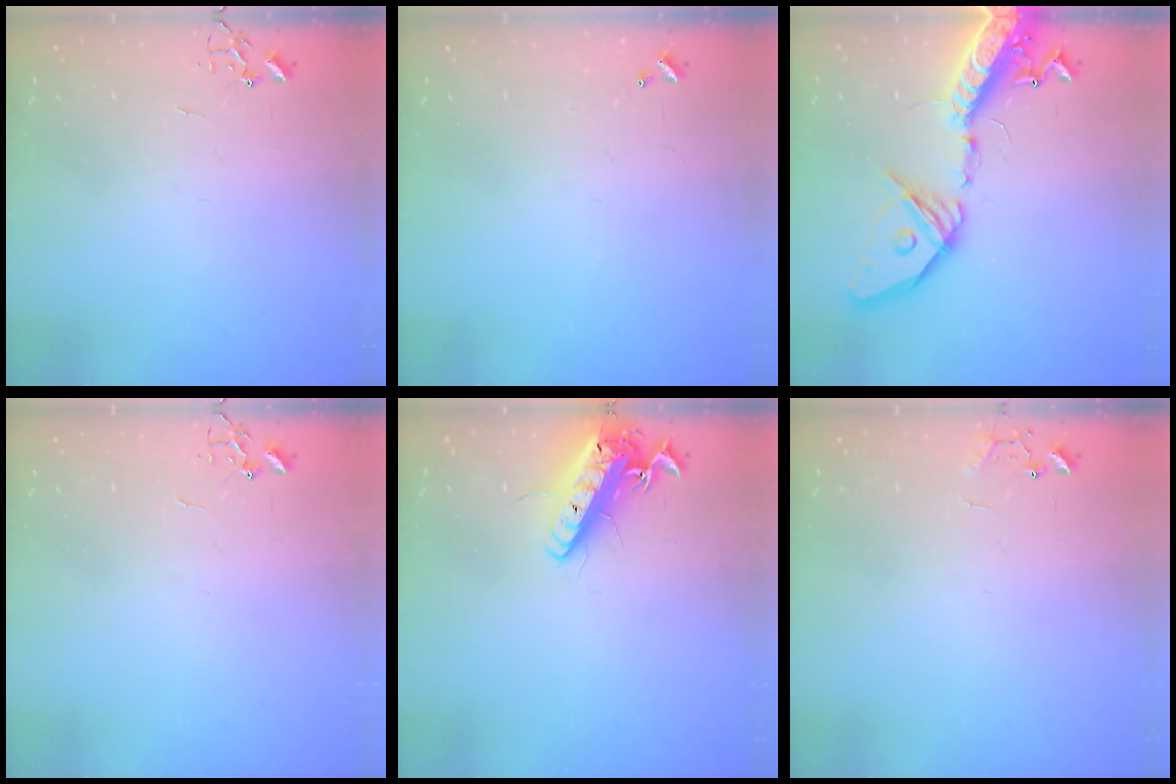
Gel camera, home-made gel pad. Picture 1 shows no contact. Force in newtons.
{"total": 0.0}
{"total": 25.2, "press": 24.7, "slide": 4.9}
{"total": 0.0}
{"total": 15.0, "press": 14.7, "slide": 3.1}
{"total": 7.4, "press": 7.4, "slide": 0.6}